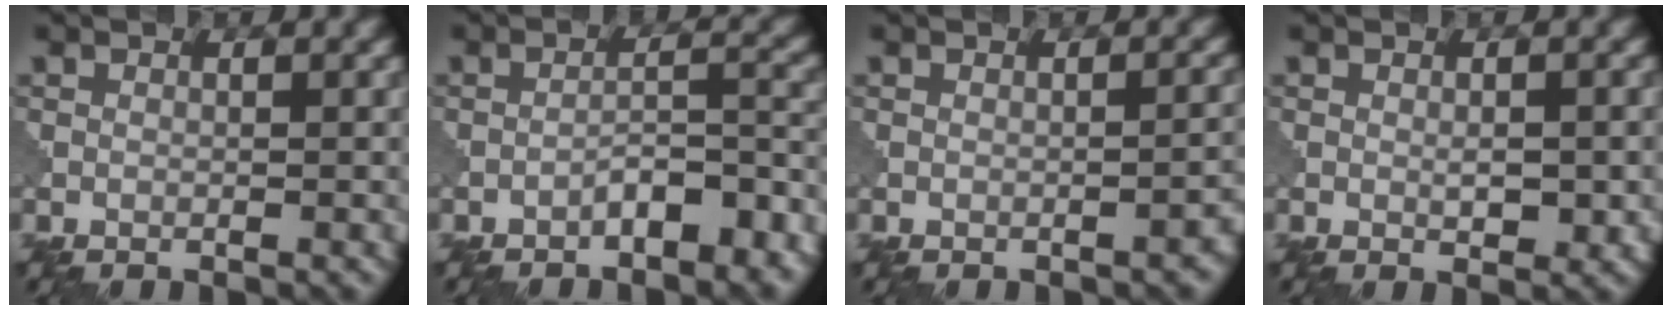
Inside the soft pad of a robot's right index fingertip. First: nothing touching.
{"total": 4.1, "force": [-2.6, 1.4, 2.8], "torque": [-0.041, 0.013, -0.041]}
{"total": 1.5, "force": [-1.0, 0.5, 1.0], "torque": [-0.007, 0.008, -0.012]}
{"total": 1.6, "force": [0.0, 0.8, 1.4], "torque": [-0.021, -0.001, 0.001]}